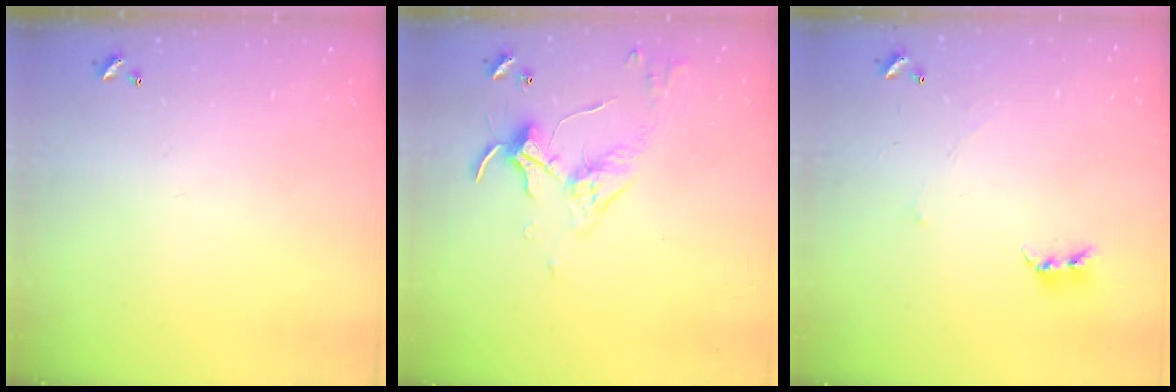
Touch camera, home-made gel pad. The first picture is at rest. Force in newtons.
{"total": 3.3, "press": 3.2, "slide": 0.7}
{"total": 2.4, "press": 2.4, "slide": 0.4}